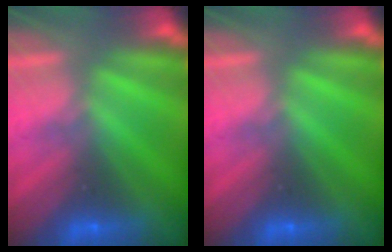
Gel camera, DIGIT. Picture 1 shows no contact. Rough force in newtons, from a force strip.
{"total": 0.0}